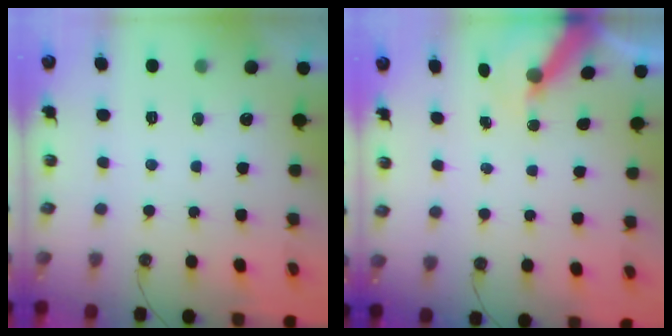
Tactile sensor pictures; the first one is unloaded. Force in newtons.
{"total": 5.4, "press": 5.4, "slide": 0.5}